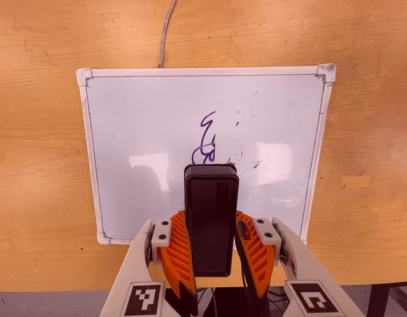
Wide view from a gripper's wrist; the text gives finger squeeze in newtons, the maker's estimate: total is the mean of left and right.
{"total": 6.6, "left": 5.3, "right": 7.9}